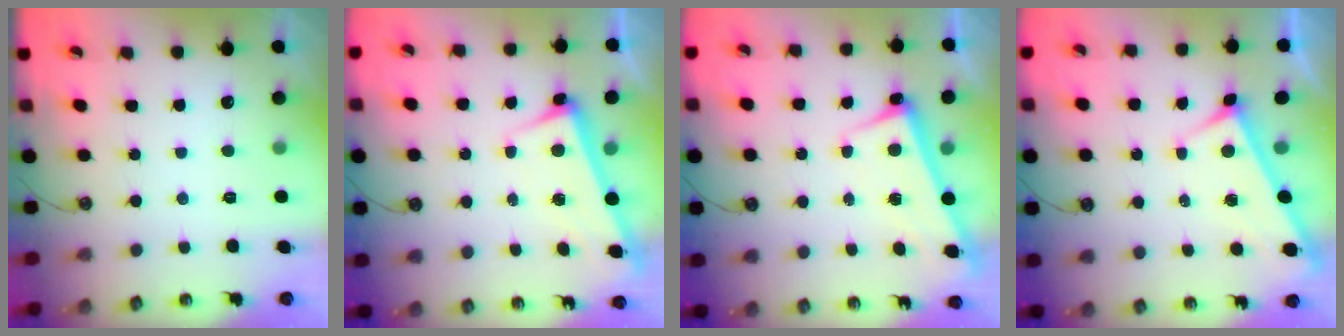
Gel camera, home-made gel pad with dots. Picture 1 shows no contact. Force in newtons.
{"total": 2.6, "press": 2.5, "slide": 0.7}
{"total": 2.5, "press": 2.4, "slide": 0.5}
{"total": 4.1, "press": 4.1, "slide": 0.3}